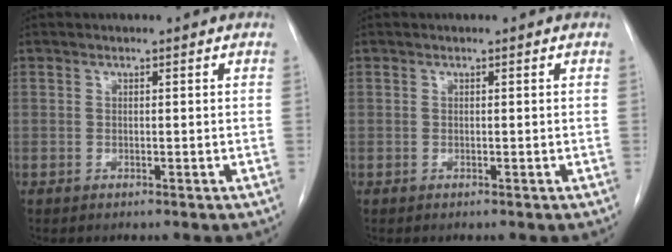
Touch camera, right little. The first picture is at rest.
{"total": 0.0}